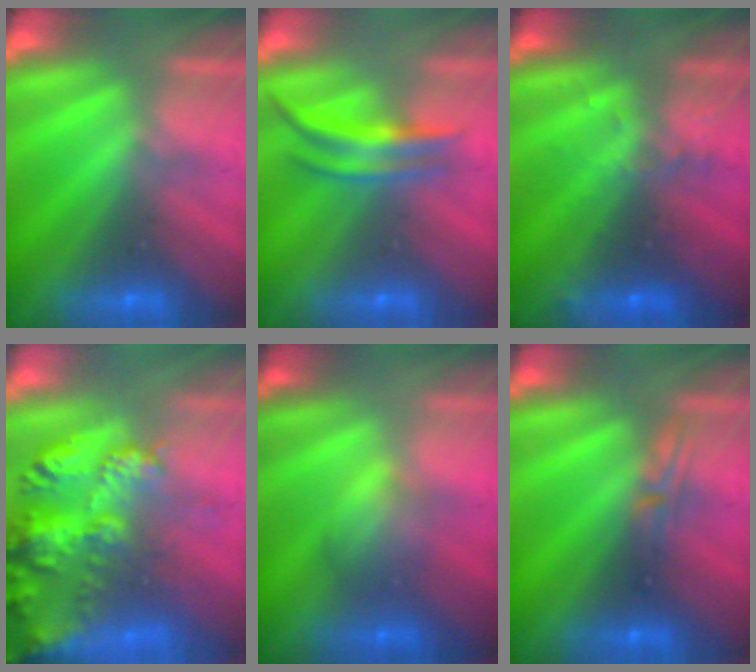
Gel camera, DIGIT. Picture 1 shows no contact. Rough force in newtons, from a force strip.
{"total": 4.0}
{"total": 2.8}
{"total": 9.6}
{"total": 2.0}
{"total": 2.3}